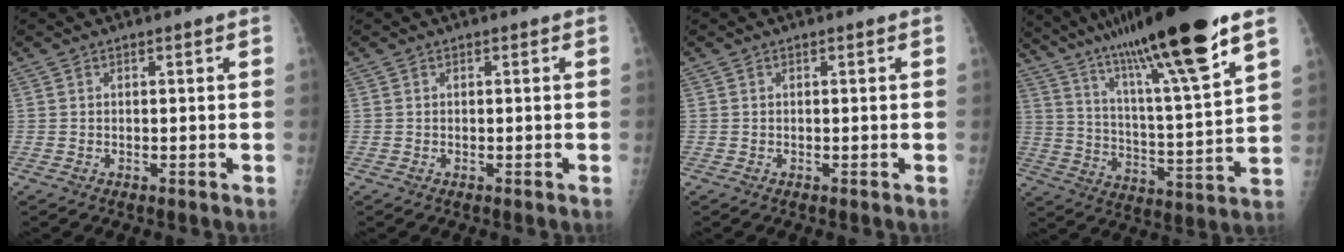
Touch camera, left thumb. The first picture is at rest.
{"total": 0.0}
{"total": 0.0}
{"total": 24.0, "force": [16.2, 1.7, 17.7], "torque": [-0.286, -0.050, 0.276]}